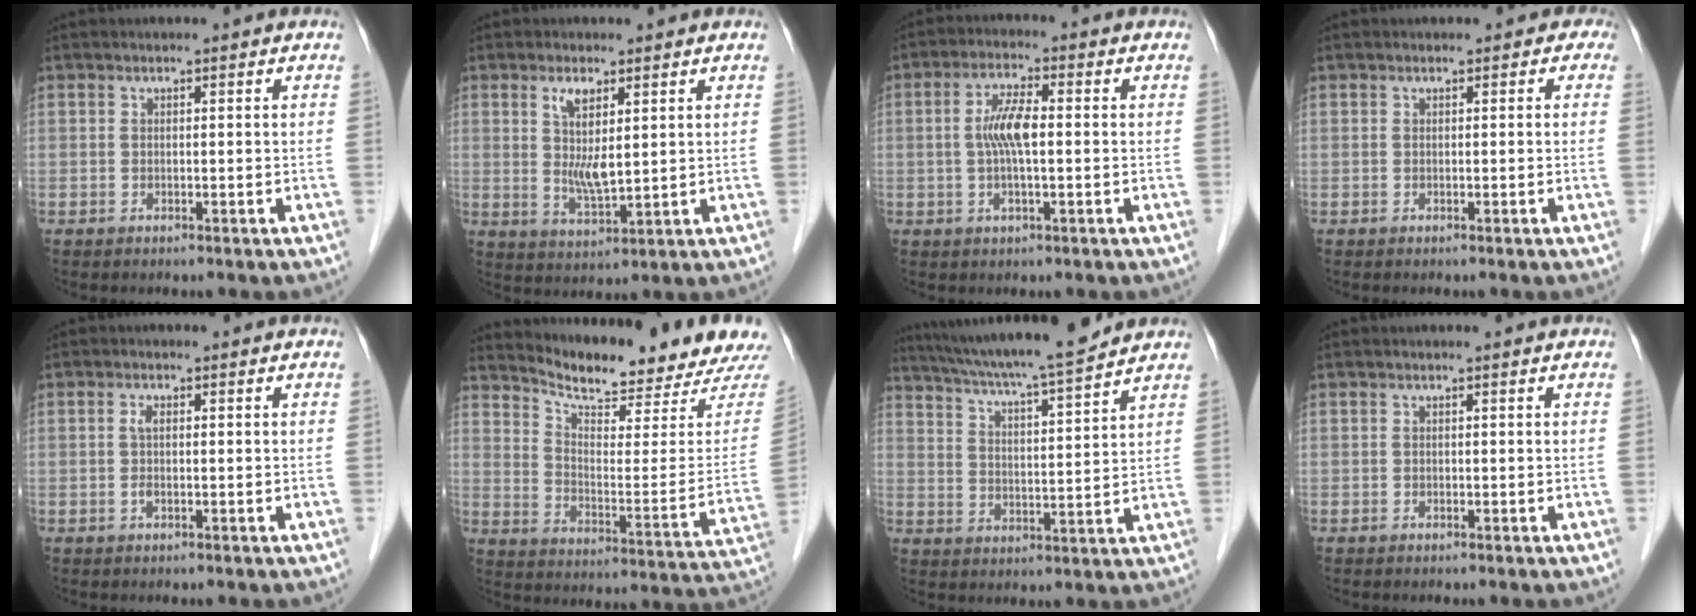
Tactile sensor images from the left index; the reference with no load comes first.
{"total": 5.5, "force": [1.8, 1.4, 5.1], "torque": [-0.101, -0.005, 0.039]}
{"total": 5.8, "force": [0.0, 1.3, 5.7], "torque": [-0.121, 0.006, -0.004]}
{"total": 0.8, "force": [0.1, 0.8, 0.3], "torque": [0.012, 0.005, -0.008]}
{"total": 1.6, "force": [0.0, 0.5, 1.5], "torque": [-0.036, 0.001, 0.000]}
{"total": 16.9, "force": [16.2, -0.3, 4.8], "torque": [-0.087, -0.082, 0.223]}
{"total": 16.0, "force": [14.2, 0.2, 7.3], "torque": [-0.129, 0.013, 0.220]}
{"total": 0.0}